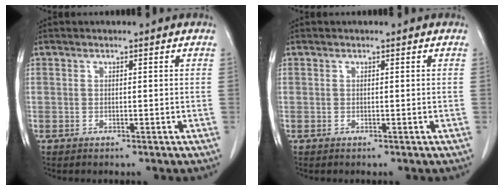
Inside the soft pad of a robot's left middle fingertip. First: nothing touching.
{"total": 0.0}